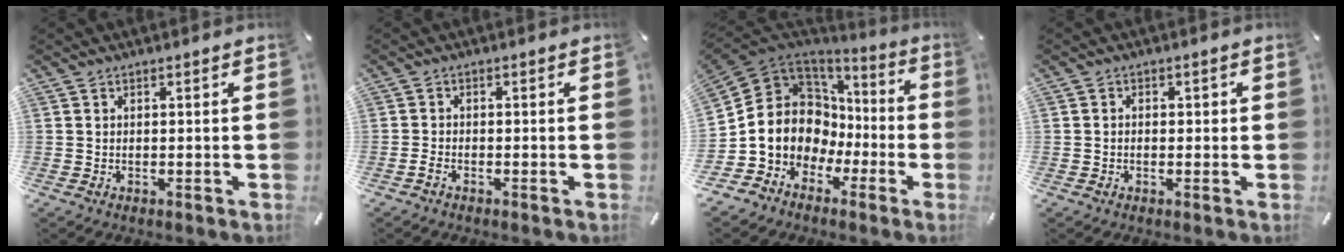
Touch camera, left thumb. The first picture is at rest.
{"total": 1.5, "force": [-1.0, 0.7, 0.9], "torque": [-0.017, 0.003, -0.019]}
{"total": 10.9, "force": [-0.5, 10.5, 2.7], "torque": [-0.073, -0.038, 0.000]}
{"total": 1.6, "force": [-0.6, 1.3, 0.6], "torque": [-0.013, 0.006, -0.015]}